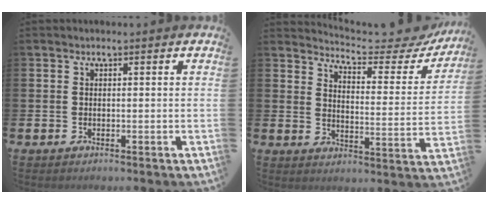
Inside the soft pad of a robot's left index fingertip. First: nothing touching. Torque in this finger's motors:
{"motor_torque": [1.01, -1.13, 0.13, 0.01]}